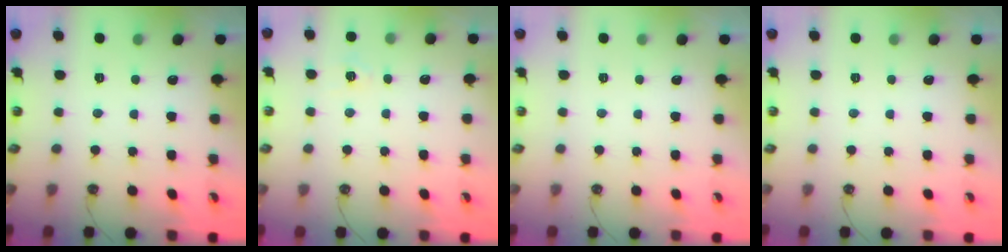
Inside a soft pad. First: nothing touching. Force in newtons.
{"total": 4.0, "press": 4.0, "slide": 0.5}
{"total": 0.0}
{"total": 0.0}